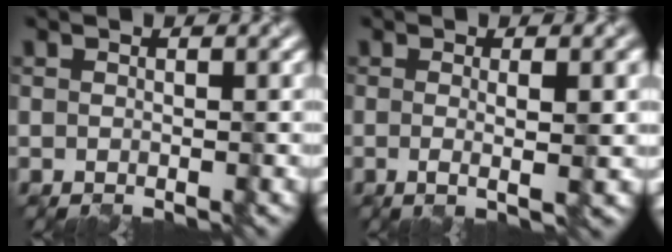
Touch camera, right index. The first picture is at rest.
{"total": 3.8, "force": [0.0, 1.0, 3.7], "torque": [-0.049, 0.003, -0.002]}